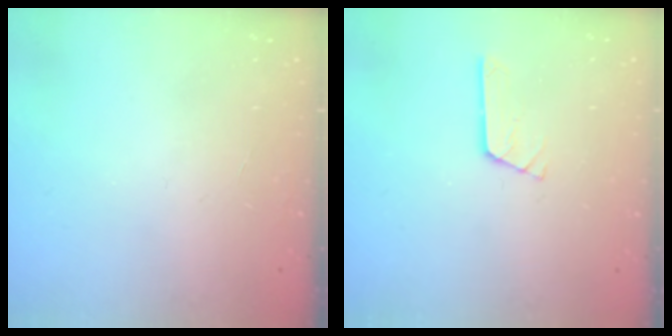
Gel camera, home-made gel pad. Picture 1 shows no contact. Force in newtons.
{"total": 2.9, "press": 2.9, "slide": 0.1}